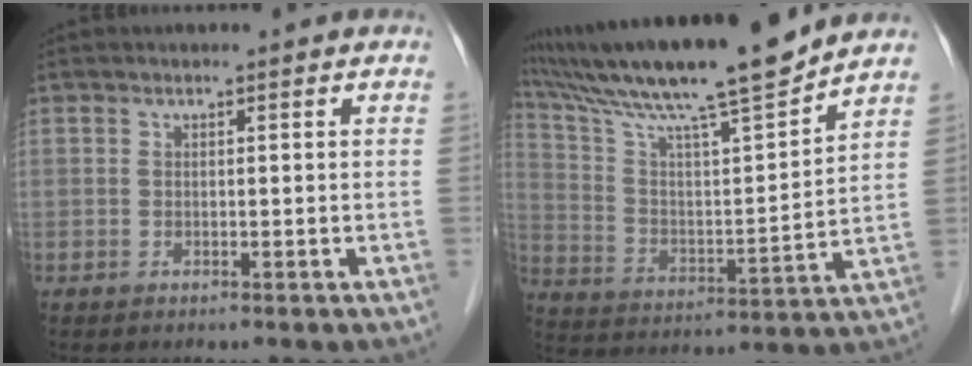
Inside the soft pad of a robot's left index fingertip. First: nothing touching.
{"total": 20.0, "force": [16.9, -0.2, 10.6], "torque": [-0.189, 0.008, 0.284]}